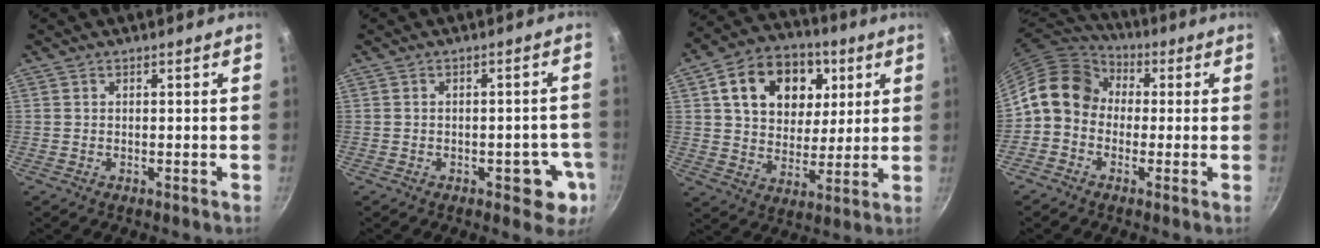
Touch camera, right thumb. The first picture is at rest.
{"total": 6.5, "force": [-2.4, 3.5, 4.9], "torque": [-0.025, 0.014, -0.024]}
{"total": 18.0, "force": [6.1, 13.5, 10.3], "torque": [-0.142, -0.003, 0.094]}
{"total": 11.5, "force": [0.5, 9.6, 6.4], "torque": [-0.085, 0.032, -0.017]}